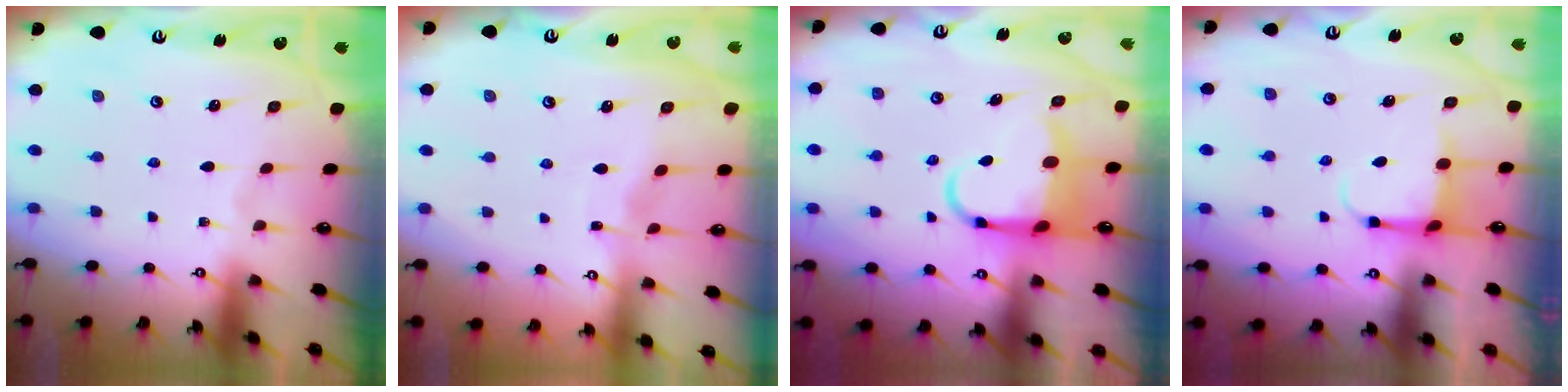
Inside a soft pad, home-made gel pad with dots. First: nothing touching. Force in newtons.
{"total": 3.2, "press": 3.2, "slide": 0.1}
{"total": 6.3, "press": 6.1, "slide": 1.6}
{"total": 3.9, "press": 3.7, "slide": 1.4}